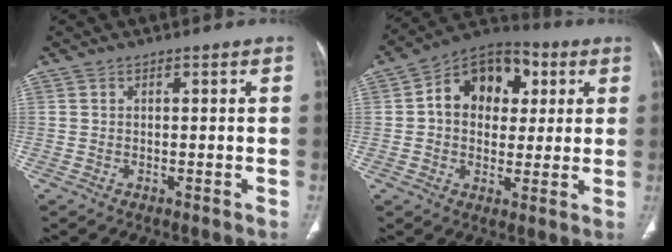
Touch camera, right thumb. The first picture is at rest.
{"total": 14.8, "force": [3.3, 10.9, 9.5], "torque": [-0.101, 0.014, 0.042]}